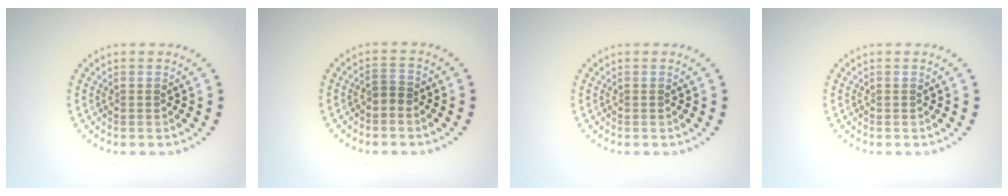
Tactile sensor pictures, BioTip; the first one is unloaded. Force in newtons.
{"total": 1.2, "press": 0.9, "slide": 0.8}
{"total": 0.0}
{"total": 0.0}